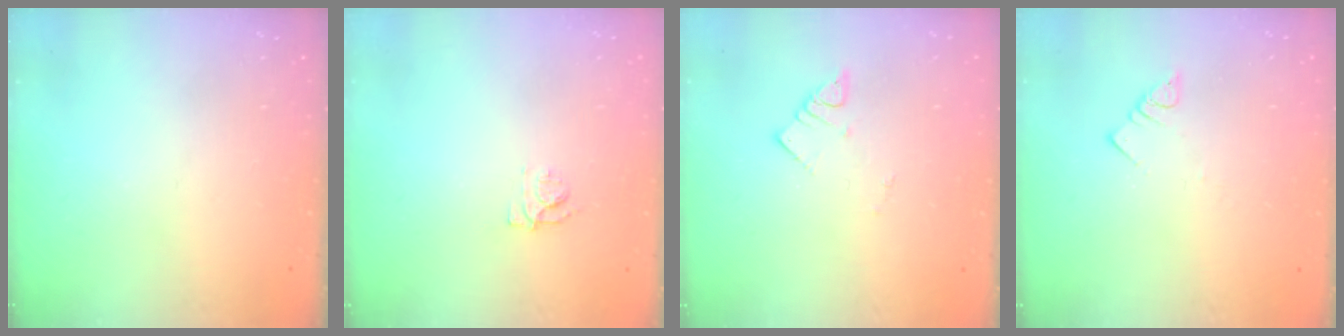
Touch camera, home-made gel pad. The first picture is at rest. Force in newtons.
{"total": 6.2, "press": 6.1, "slide": 0.7}
{"total": 2.7, "press": 2.7, "slide": 0.1}
{"total": 3.0, "press": 3.0, "slide": 0.1}